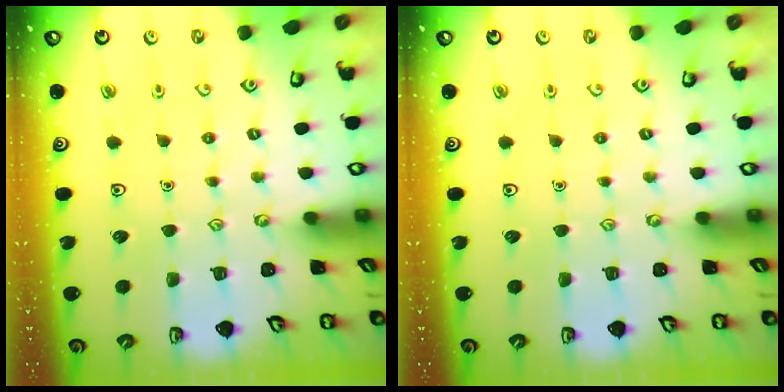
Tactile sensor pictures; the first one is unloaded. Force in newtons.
{"total": 0.0}